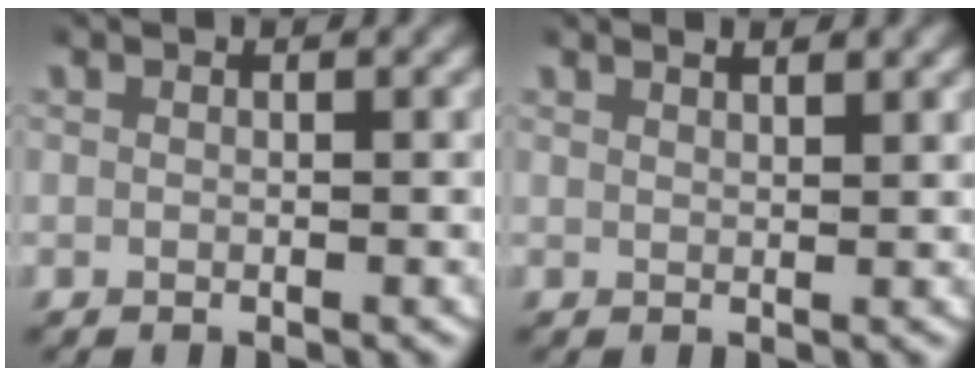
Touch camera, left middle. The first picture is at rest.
{"total": 2.0, "force": [1.8, 0.1, 0.7], "torque": [-0.010, -0.001, 0.031]}